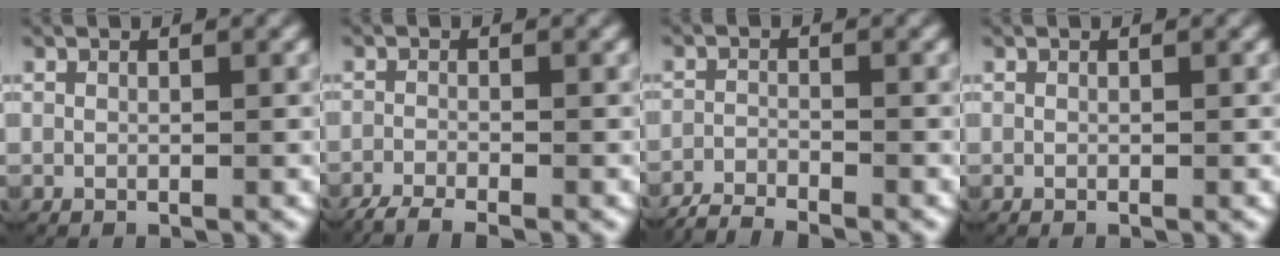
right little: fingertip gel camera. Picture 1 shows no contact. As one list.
[{"total": 4.6, "force": [-4.0, 1.6, 1.6], "torque": [-0.037, -0.017, -0.059]}, {"total": 4.5, "force": [-4.2, 1.4, 0.9], "torque": [-0.027, -0.018, -0.066]}, {"total": 0.0}]